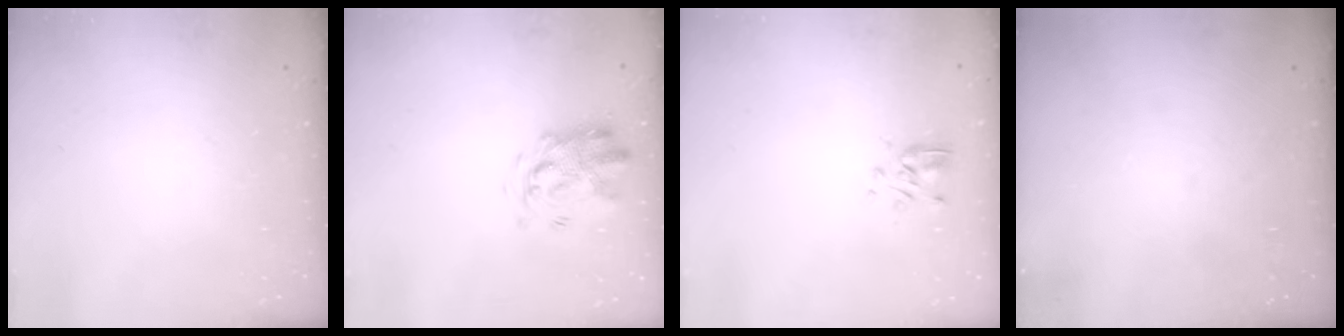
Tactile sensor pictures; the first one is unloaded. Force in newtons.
{"total": 3.4, "press": 3.3, "slide": 0.7}
{"total": 3.5, "press": 3.3, "slide": 1.1}
{"total": 0.0}